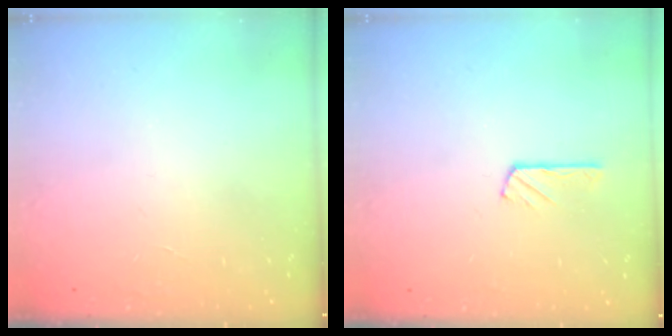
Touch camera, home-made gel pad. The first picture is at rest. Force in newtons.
{"total": 3.0, "press": 3.0, "slide": 0.4}